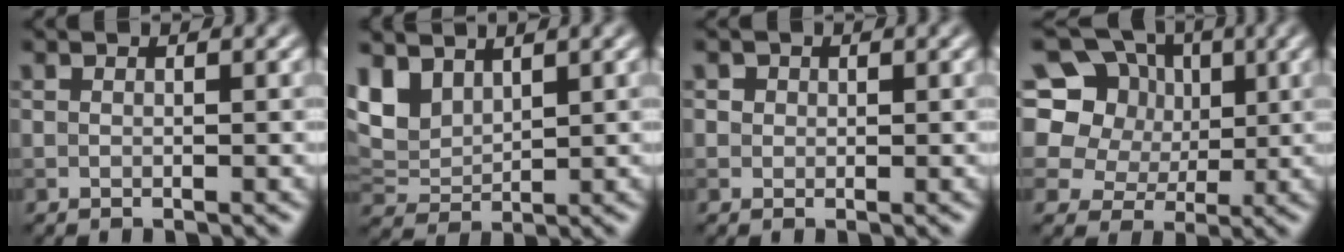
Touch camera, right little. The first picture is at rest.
{"total": 3.9, "force": [2.7, 2.1, 1.9], "torque": [-0.050, 0.001, 0.058]}
{"total": 1.6, "force": [0.8, 1.3, 0.5], "torque": [-0.009, 0.000, 0.011]}
{"total": 13.0, "force": [4.8, 10.7, 5.6], "torque": [-0.134, 0.039, 0.075]}